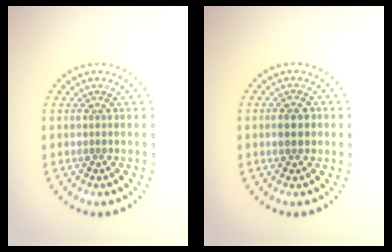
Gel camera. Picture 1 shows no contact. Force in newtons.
{"total": 2.4, "press": 2.4, "slide": 0.1}